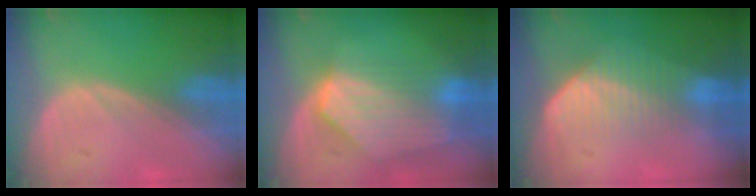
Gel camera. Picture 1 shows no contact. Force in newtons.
{"total": 9.0, "press": 8.0, "slide": 4.2}
{"total": 7.2, "press": 6.1, "slide": 3.8}